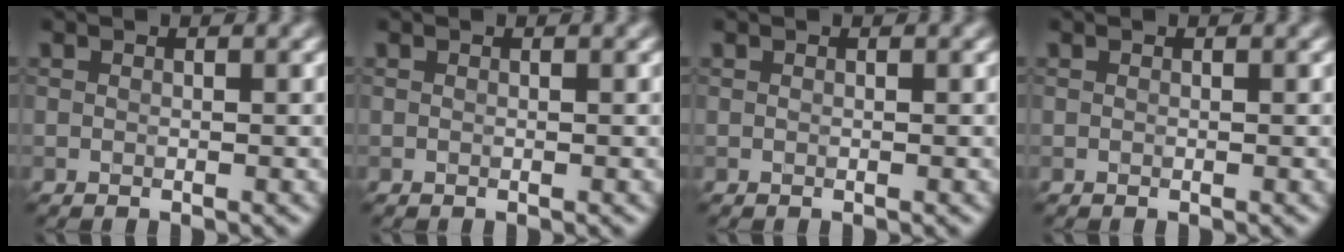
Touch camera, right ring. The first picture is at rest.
{"total": 0.0}
{"total": 0.0}
{"total": 0.0}